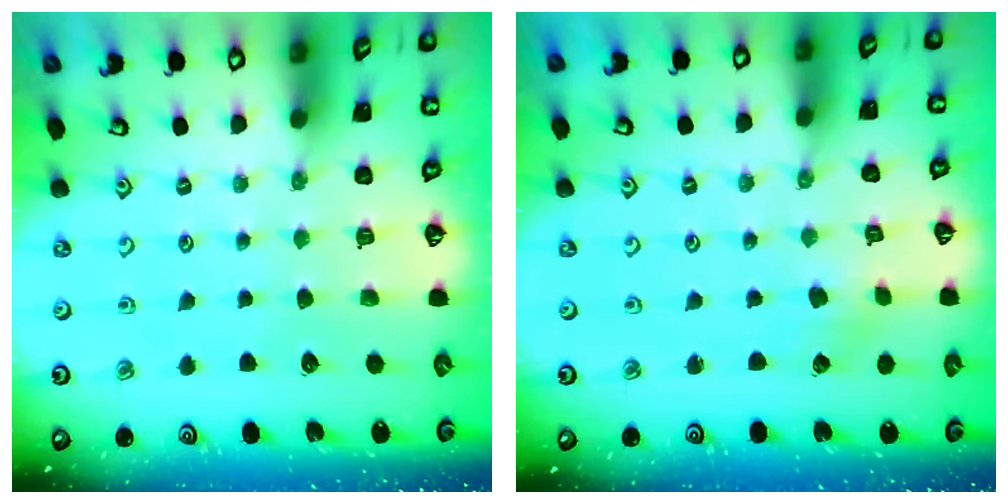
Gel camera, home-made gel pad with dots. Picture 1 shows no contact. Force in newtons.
{"total": 1.1, "press": 1.1, "slide": 0.1}